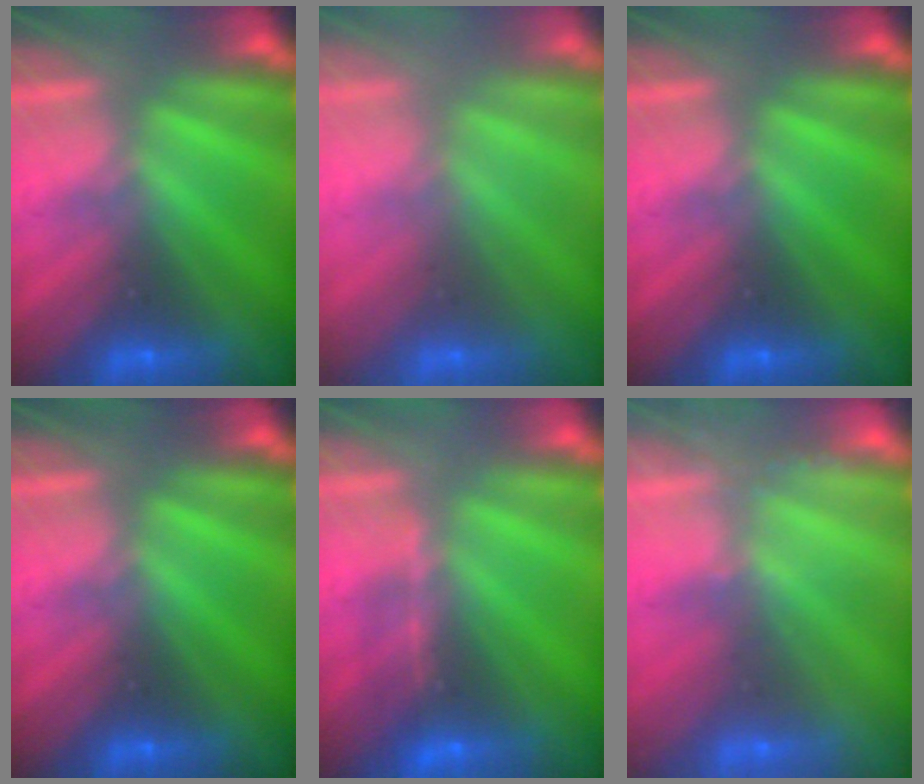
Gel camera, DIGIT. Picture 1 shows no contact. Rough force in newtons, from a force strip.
{"total": 2.8}
{"total": 0.0}
{"total": 0.0}
{"total": 1.1}
{"total": 2.4}